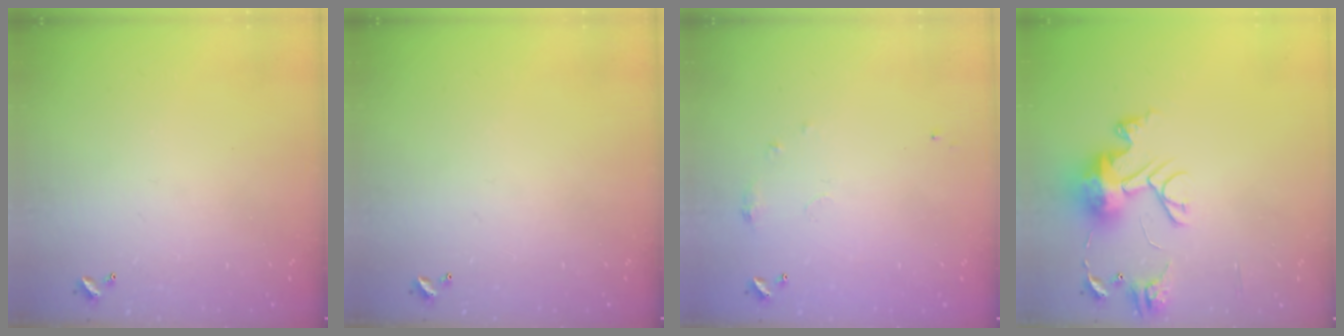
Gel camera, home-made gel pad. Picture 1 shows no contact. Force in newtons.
{"total": 0.0}
{"total": 6.0, "press": 5.9, "slide": 0.8}
{"total": 12.0, "press": 11.9, "slide": 1.2}